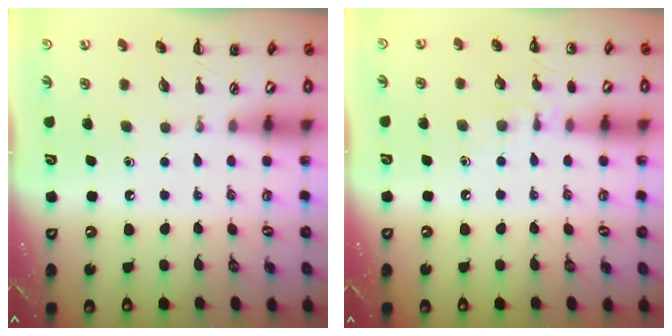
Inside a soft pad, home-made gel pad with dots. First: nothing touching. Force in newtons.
{"total": 7.2, "press": 6.9, "slide": 2.0}